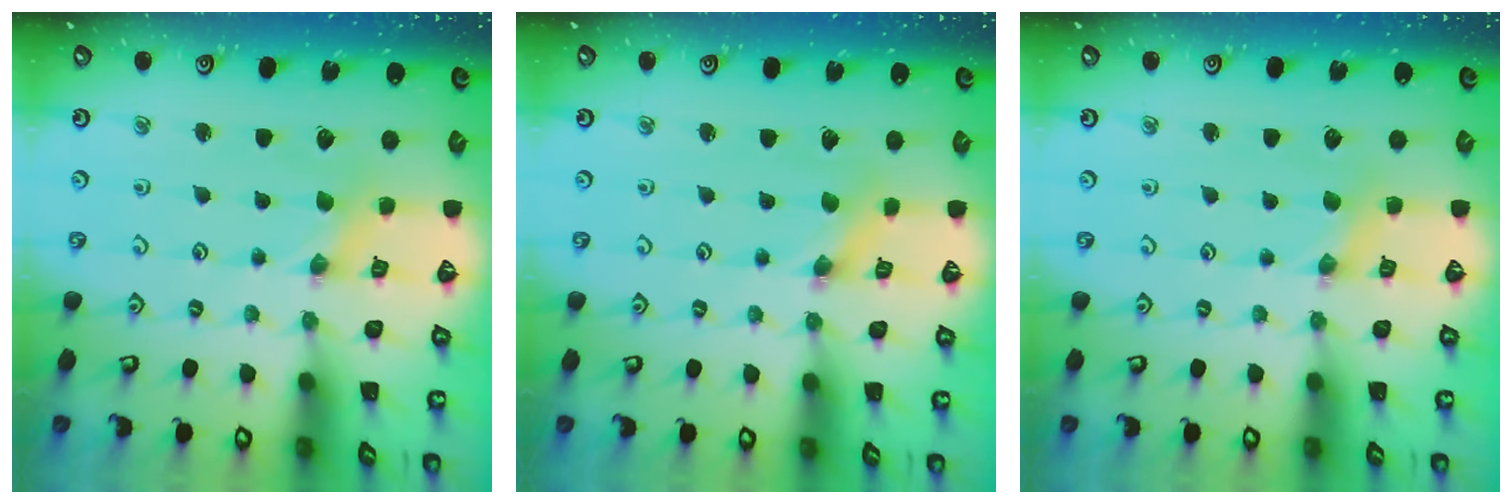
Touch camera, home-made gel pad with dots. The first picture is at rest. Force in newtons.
{"total": 1.6, "press": 1.5, "slide": 0.3}
{"total": 1.5, "press": 1.5, "slide": 0.3}